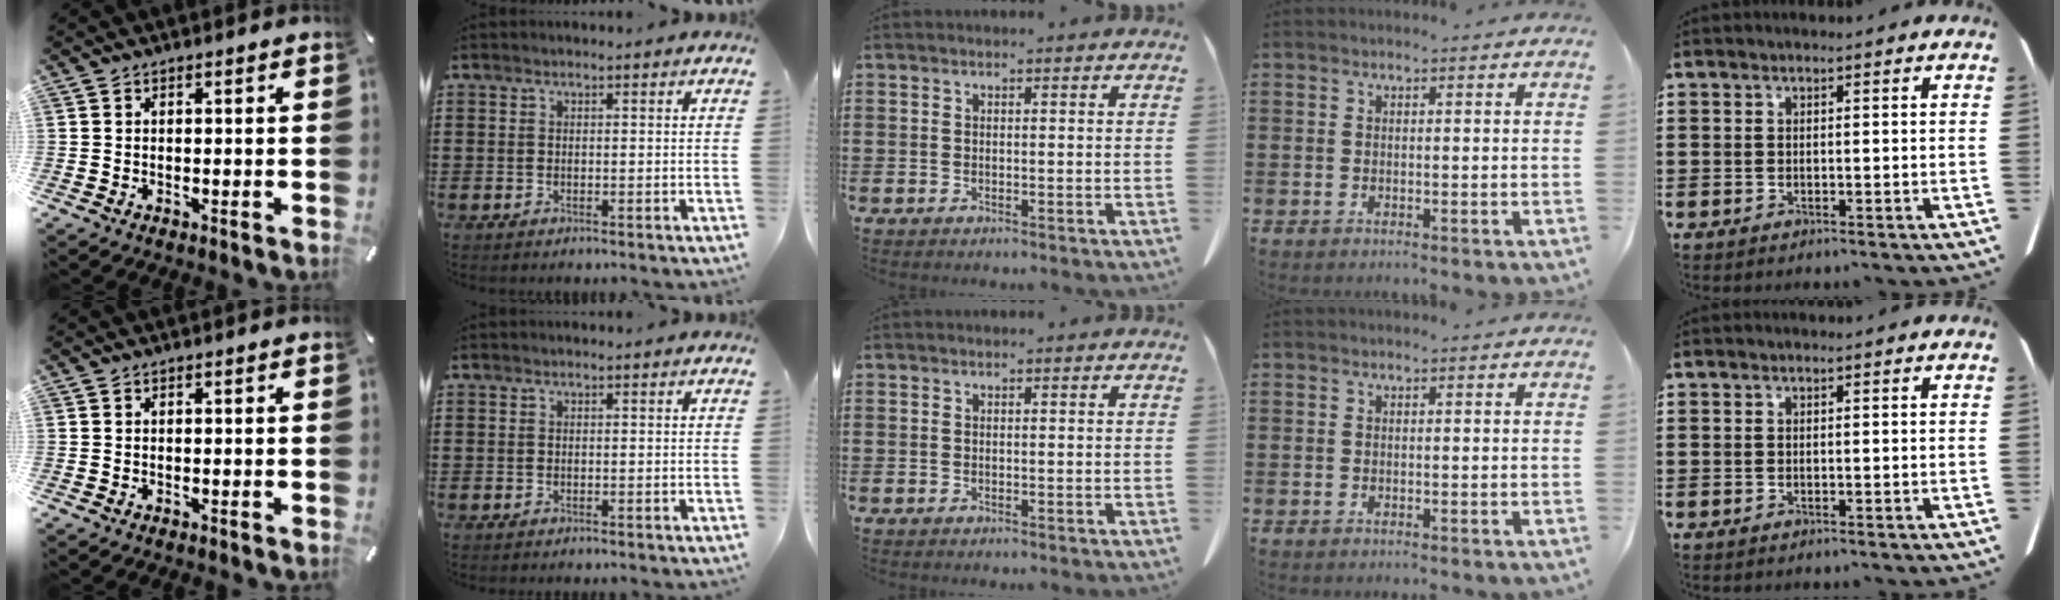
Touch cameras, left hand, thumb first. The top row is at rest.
{}